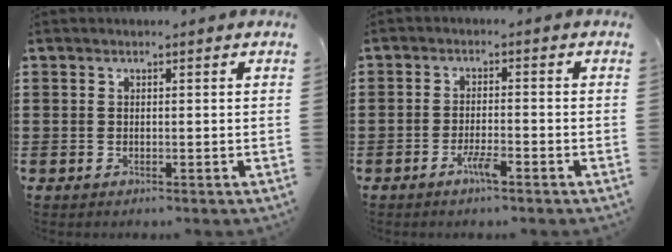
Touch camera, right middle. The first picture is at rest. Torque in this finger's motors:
{"motor_torque": [0.99, -0.22, 0.13, 0.06]}